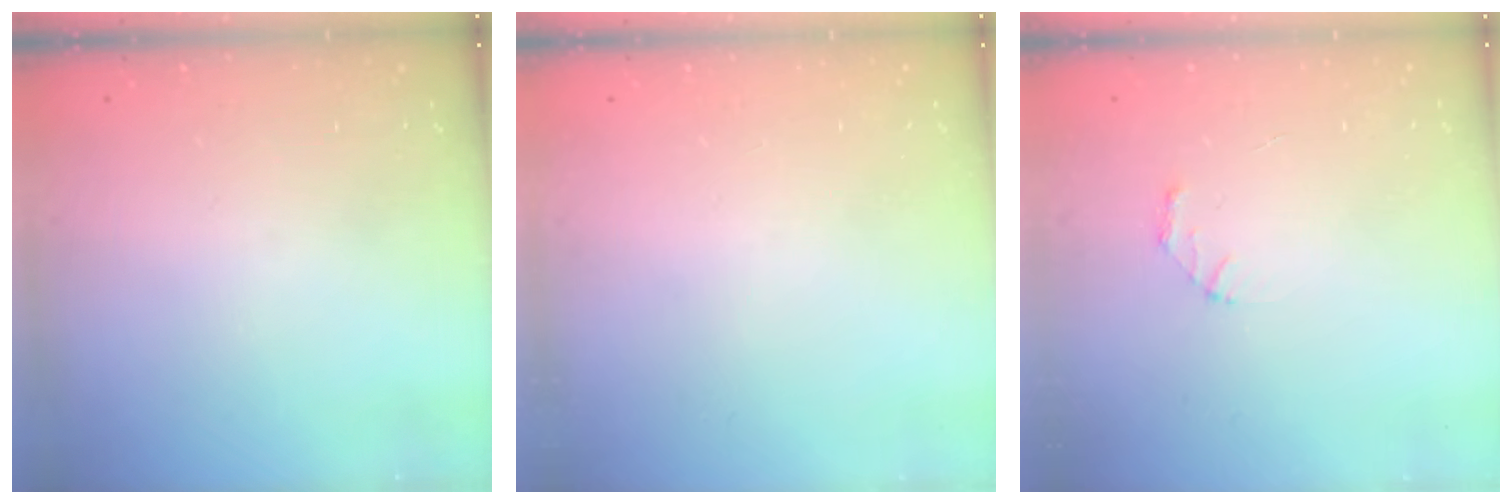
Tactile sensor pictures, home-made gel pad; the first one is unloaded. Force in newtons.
{"total": 0.0}
{"total": 1.9, "press": 1.9, "slide": 0.2}